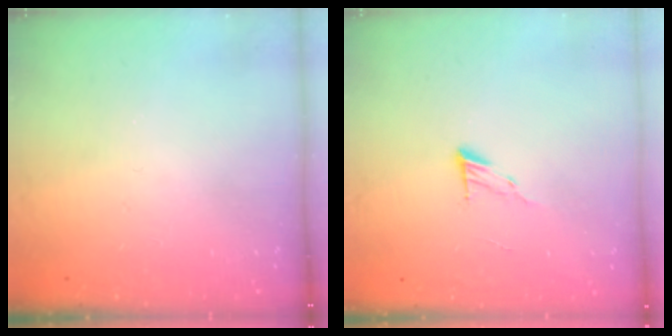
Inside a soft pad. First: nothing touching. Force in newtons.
{"total": 4.6, "press": 4.5, "slide": 0.5}